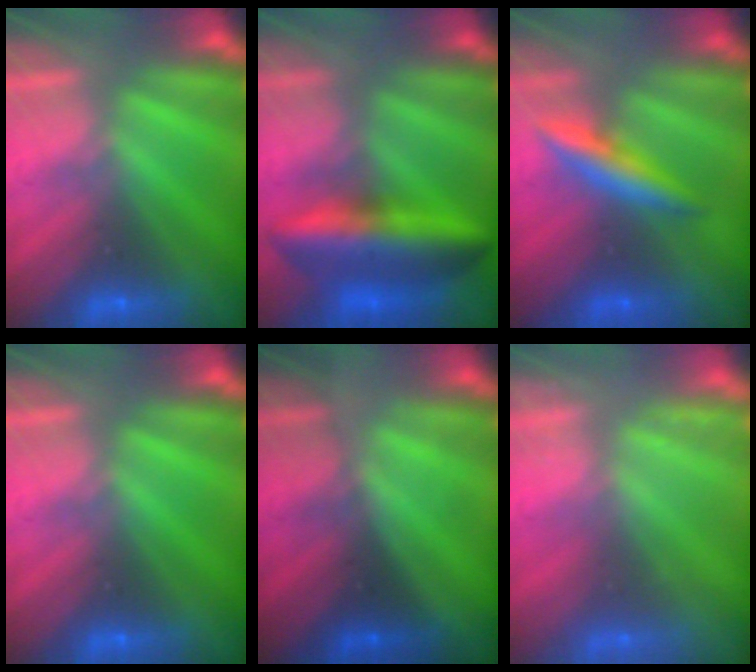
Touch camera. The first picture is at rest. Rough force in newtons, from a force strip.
{"total": 5.5}
{"total": 2.6}
{"total": 0.0}
{"total": 1.4}
{"total": 2.2}